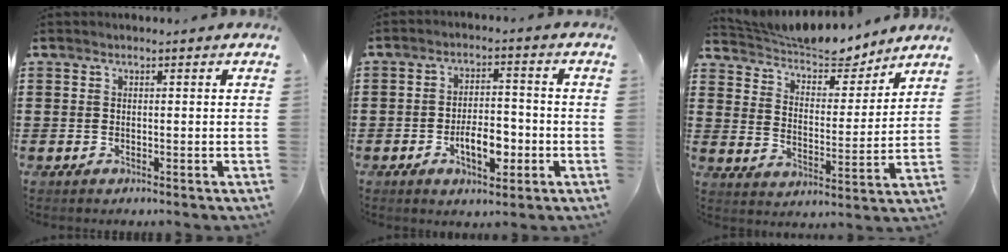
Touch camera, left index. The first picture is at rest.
{"total": 6.2, "force": [-2.3, 3.0, 4.9], "torque": [-0.081, 0.006, -0.044]}
{"total": 5.7, "force": [5.4, 1.4, 1.3], "torque": [-0.053, -0.033, 0.088]}